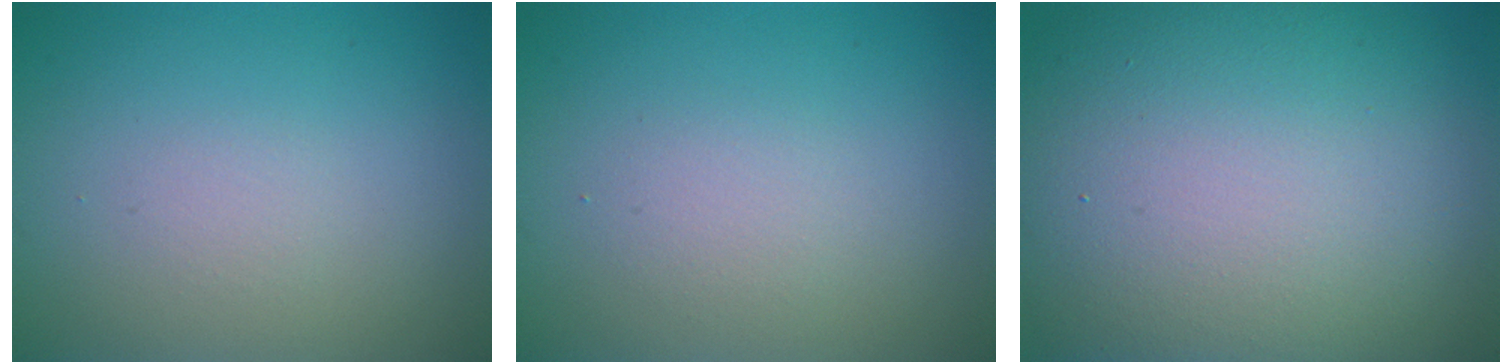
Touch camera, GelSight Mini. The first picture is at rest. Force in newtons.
{"total": 1.5, "press": 1.4, "slide": 0.1}
{"total": 16.9, "press": 16.9, "slide": 0.6}